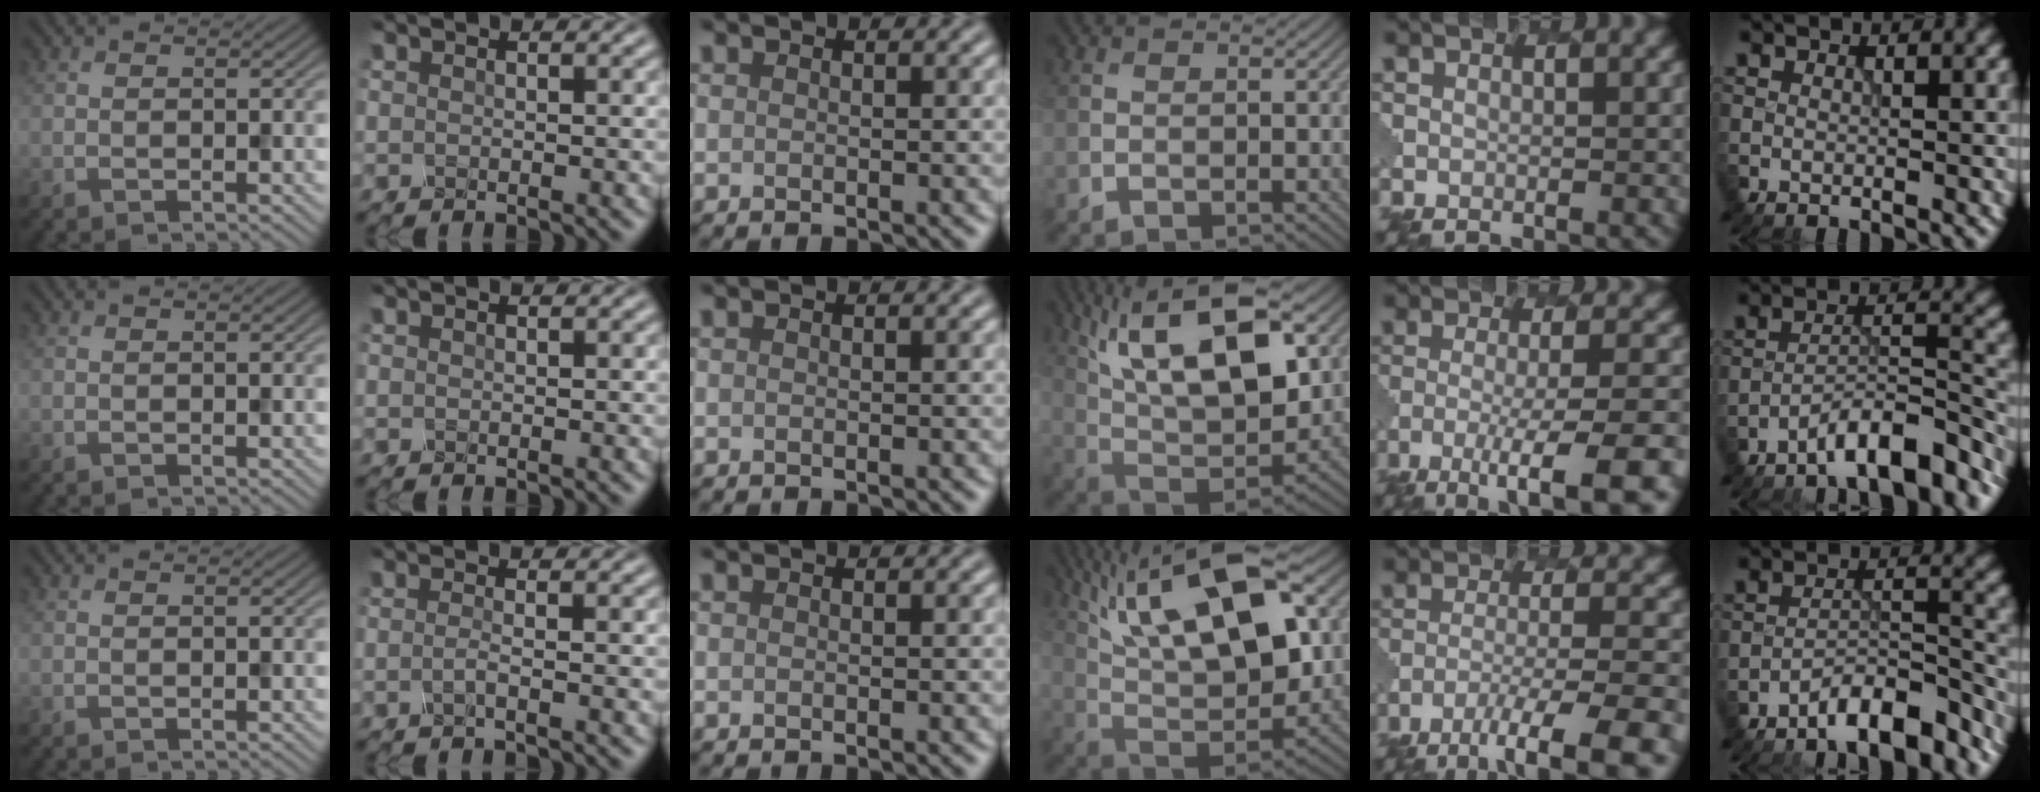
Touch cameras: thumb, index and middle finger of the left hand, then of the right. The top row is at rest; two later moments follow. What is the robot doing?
{"motion": "twist", "object": "rubiks cube"}